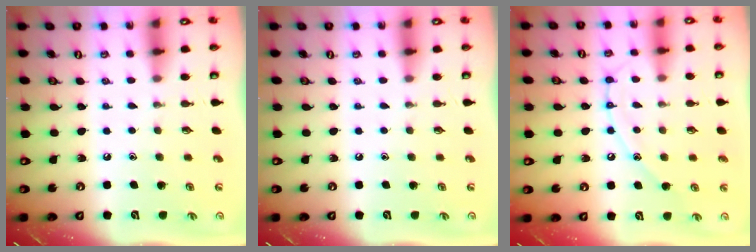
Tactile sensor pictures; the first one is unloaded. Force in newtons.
{"total": 0.0}
{"total": 10.7, "press": 10.7, "slide": 1.0}